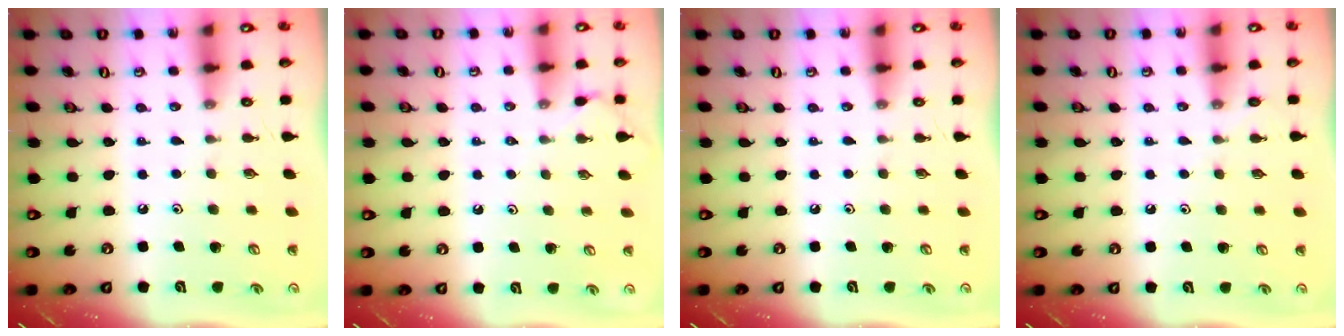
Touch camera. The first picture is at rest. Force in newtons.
{"total": 2.1, "press": 2.1, "slide": 0.3}
{"total": 0.0}
{"total": 2.8, "press": 2.8, "slide": 0.3}